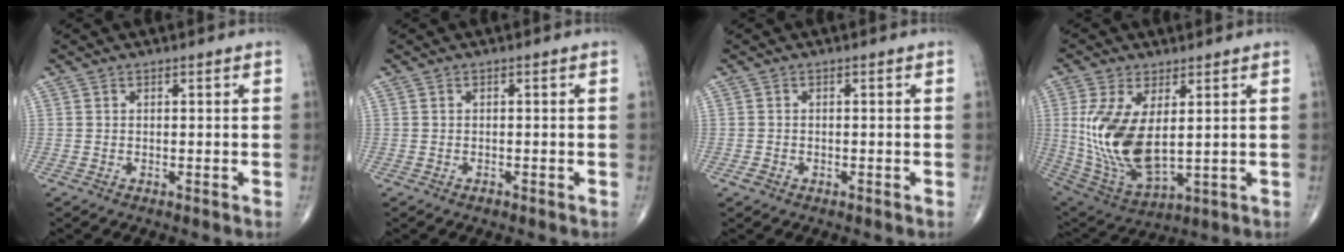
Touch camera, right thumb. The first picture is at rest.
{"total": 0.7, "force": [-0.5, 0.4, 0.3], "torque": [-0.003, 0.001, -0.008]}
{"total": 1.1, "force": [-0.6, 0.8, 0.5], "torque": [-0.011, 0.005, -0.011]}
{"total": 15.9, "force": [1.9, 7.8, 13.7], "torque": [-0.280, -0.019, 0.060]}